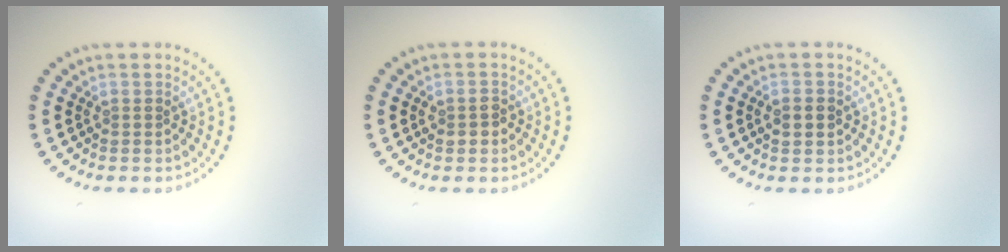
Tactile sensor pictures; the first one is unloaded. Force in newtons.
{"total": 1.5, "press": 1.5, "slide": 0.1}
{"total": 2.1, "press": 2.1, "slide": 0.0}